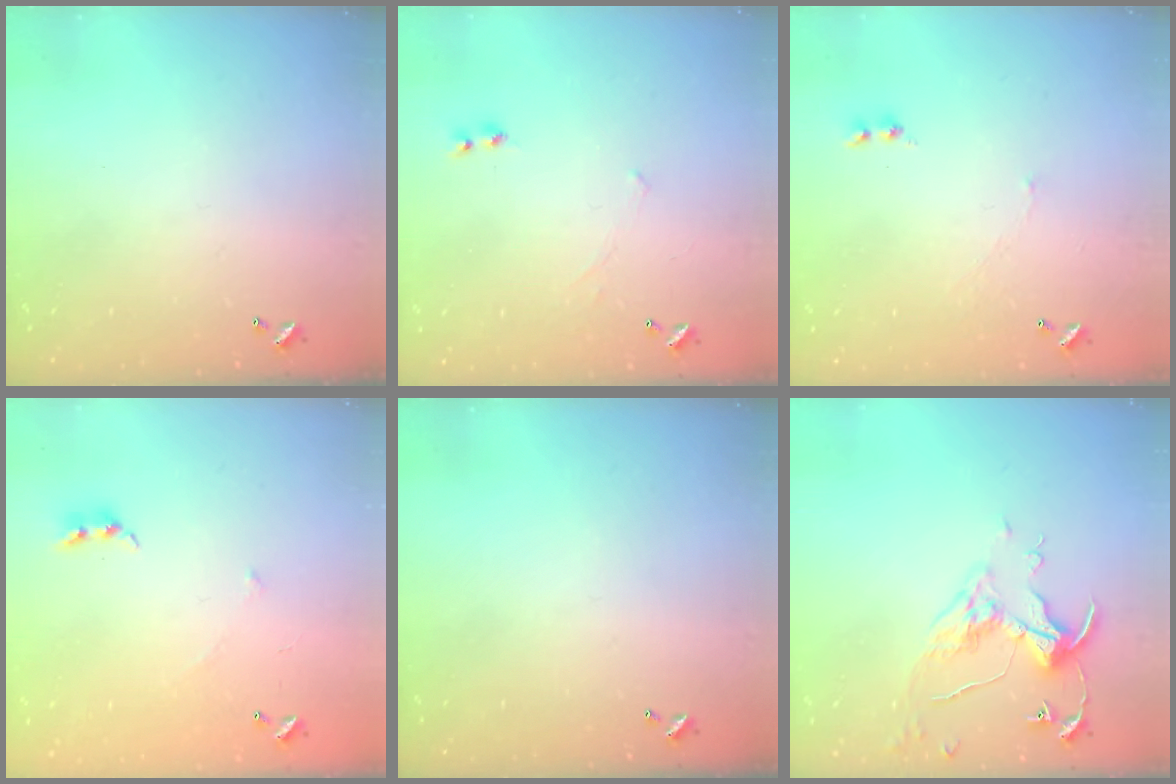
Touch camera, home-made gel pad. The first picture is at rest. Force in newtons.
{"total": 2.3, "press": 2.3, "slide": 0.2}
{"total": 2.6, "press": 2.6, "slide": 0.6}
{"total": 4.8, "press": 4.7, "slide": 0.8}
{"total": 0.0}
{"total": 6.2, "press": 6.1, "slide": 0.8}